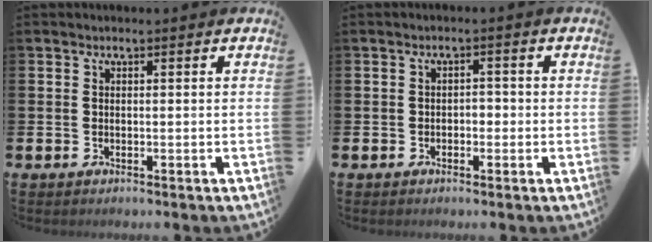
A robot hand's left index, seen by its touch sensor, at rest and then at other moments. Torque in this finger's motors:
{"motor_torque": [0.05, 0.03, 0.06, 0.02]}